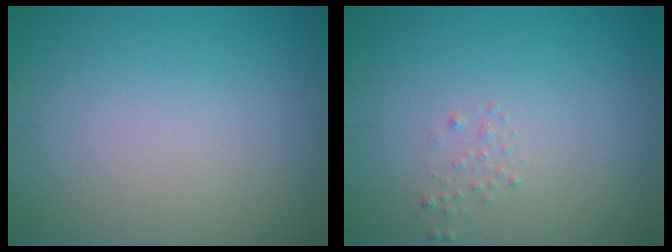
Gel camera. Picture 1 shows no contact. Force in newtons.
{"total": 0.6, "press": 0.6, "slide": 0.0}